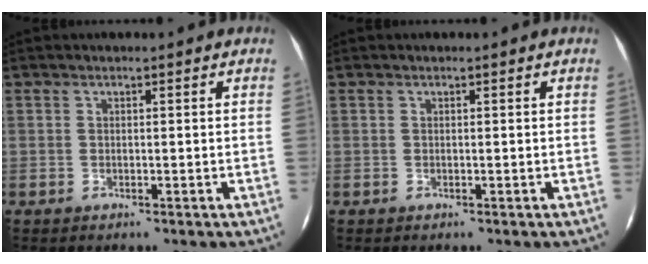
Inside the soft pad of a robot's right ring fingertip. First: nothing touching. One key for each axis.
{"total": 0.0}